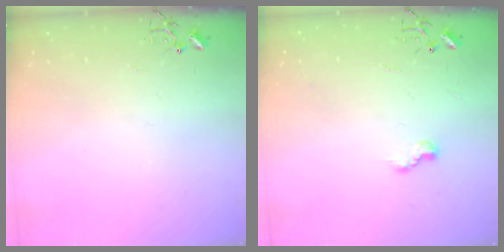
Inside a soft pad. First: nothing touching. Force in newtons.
{"total": 6.4, "press": 6.3, "slide": 0.6}